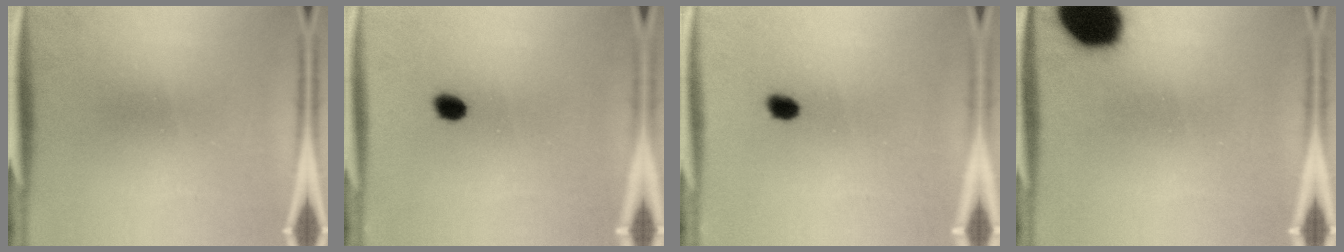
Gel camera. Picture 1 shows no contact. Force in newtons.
{"total": 2.6}
{"total": 1.8}
{"total": 17.3}